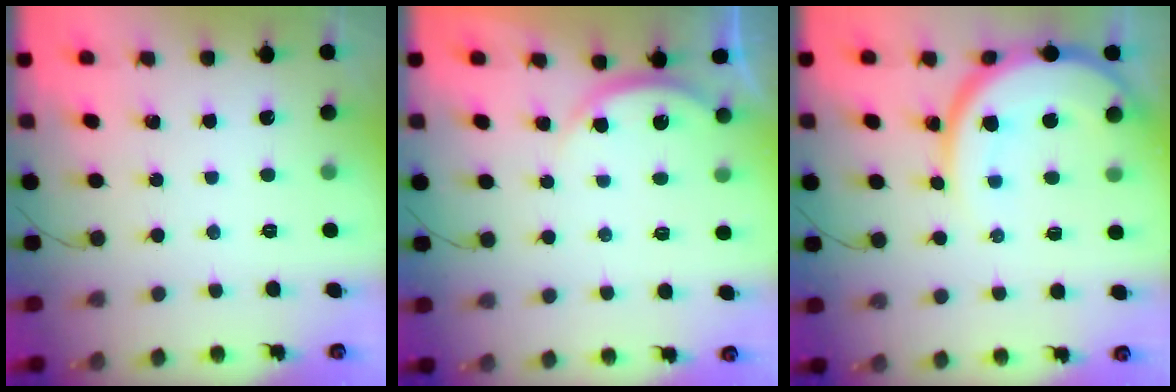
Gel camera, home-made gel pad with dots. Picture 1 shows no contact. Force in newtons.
{"total": 4.2, "press": 4.1, "slide": 0.5}
{"total": 11.1, "press": 11.0, "slide": 1.2}